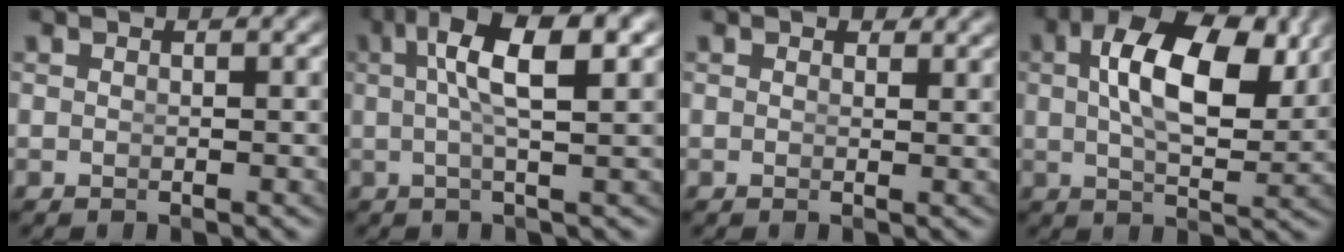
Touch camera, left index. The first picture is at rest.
{"total": 7.6, "force": [2.6, 1.9, 6.9], "torque": [-0.117, 0.017, 0.037]}
{"total": 1.1, "force": [1.0, 0.4, 0.4], "torque": [-0.001, 0.000, 0.015]}
{"total": 8.7, "force": [2.8, 3.4, 7.5], "torque": [-0.115, -0.001, 0.043]}